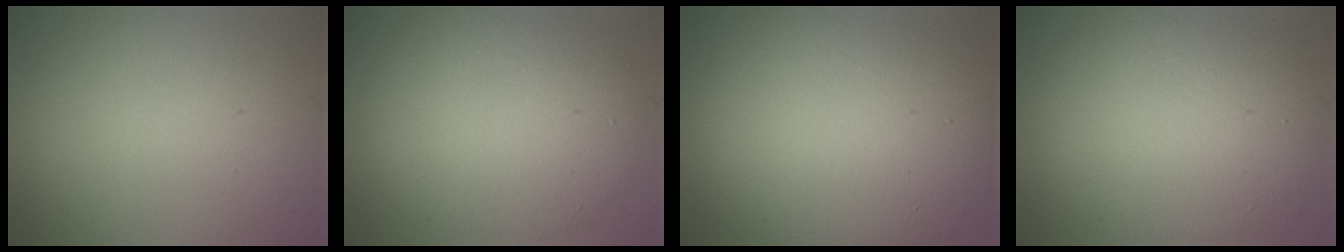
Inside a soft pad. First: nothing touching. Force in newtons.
{"total": 7.9, "press": 7.9, "slide": 0.5}
{"total": 15.4, "press": 15.4, "slide": 0.4}
{"total": 9.2, "press": 9.2, "slide": 0.5}